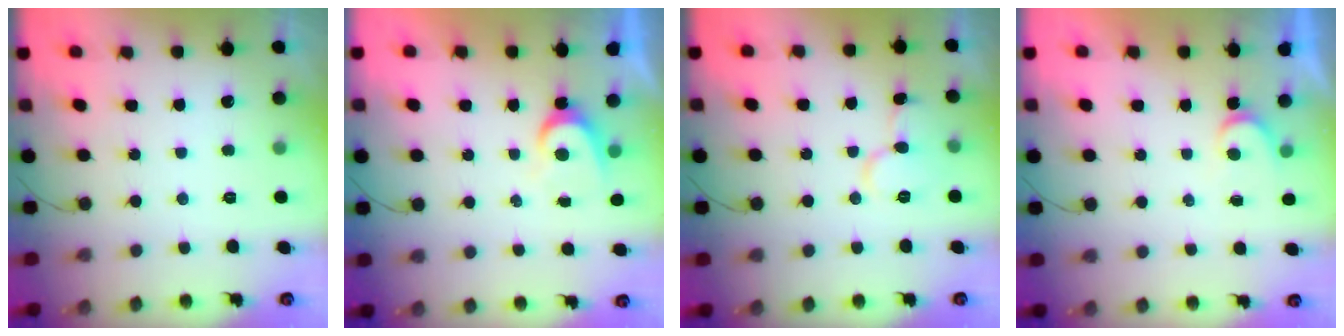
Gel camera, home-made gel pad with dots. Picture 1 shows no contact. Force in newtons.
{"total": 4.4, "press": 4.4, "slide": 0.5}
{"total": 9.0, "press": 8.9, "slide": 1.0}
{"total": 3.8, "press": 3.8, "slide": 0.3}